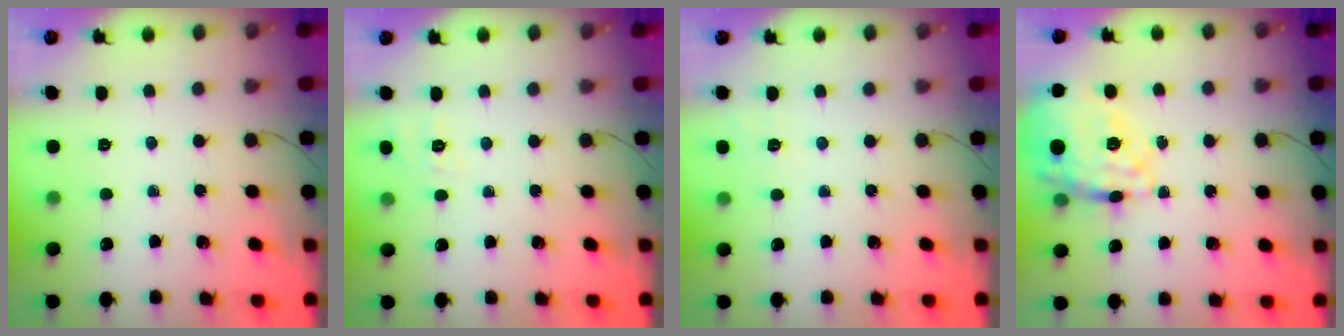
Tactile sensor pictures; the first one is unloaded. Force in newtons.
{"total": 4.1, "press": 3.6, "slide": 2.0}
{"total": 2.8, "press": 2.4, "slide": 1.5}
{"total": 25.3, "press": 25.1, "slide": 3.0}